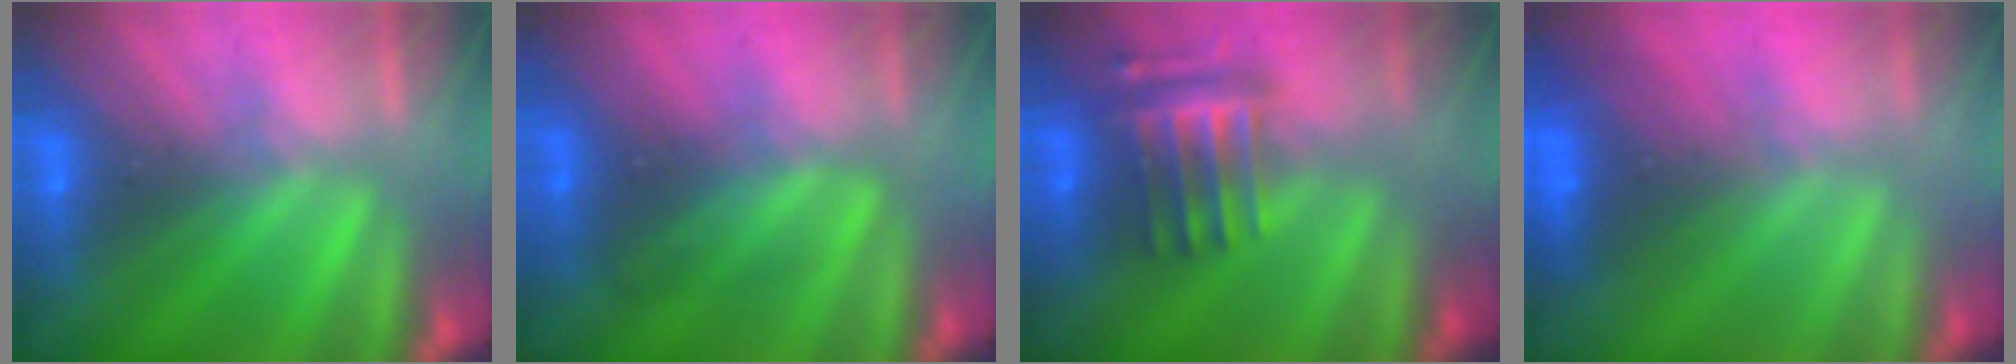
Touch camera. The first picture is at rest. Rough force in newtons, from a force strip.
{"total": 2.4}
{"total": 7.6}
{"total": 2.9}